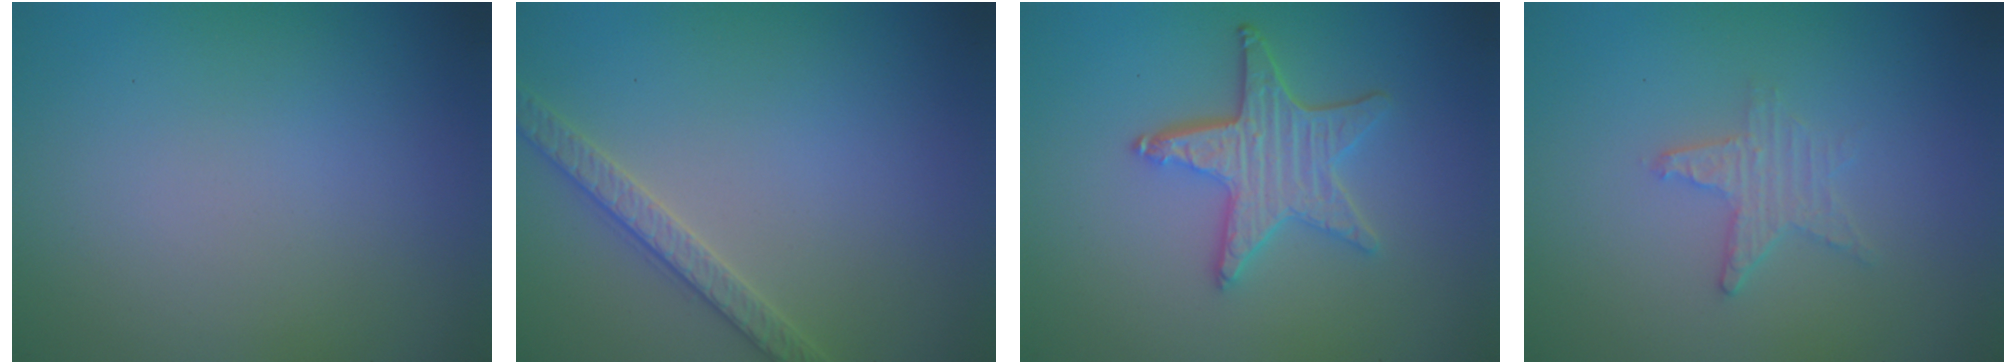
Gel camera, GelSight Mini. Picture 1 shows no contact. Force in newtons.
{"total": 2.6, "press": 2.5, "slide": 0.5}
{"total": 4.3, "press": 3.7, "slide": 2.3}
{"total": 2.1, "press": 2.0, "slide": 0.4}